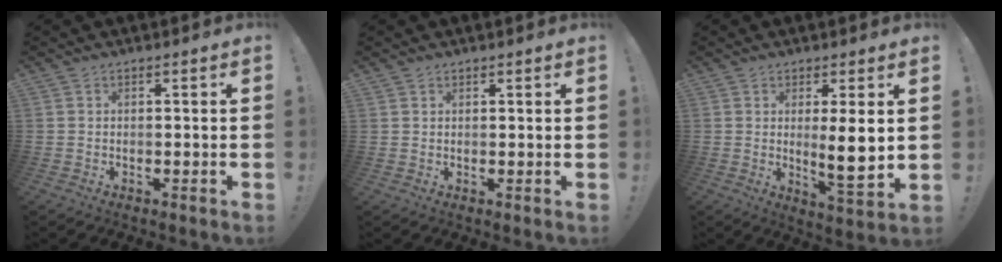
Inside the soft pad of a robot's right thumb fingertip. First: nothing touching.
{"total": 1.5, "force": [1.0, 1.1, 0.0], "torque": [0.009, -0.006, 0.018]}
{"total": 9.2, "force": [1.4, 1.1, 9.0], "torque": [-0.134, -0.020, 0.021]}